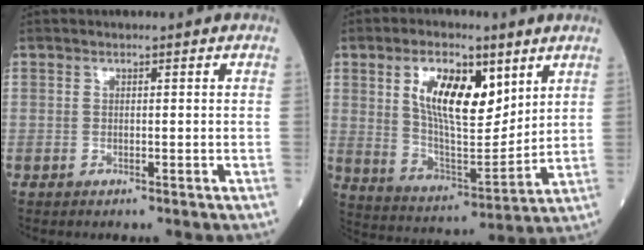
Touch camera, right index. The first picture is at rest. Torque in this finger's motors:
{"motor_torque": [1.23, 0.91, 0.69, 0.17]}